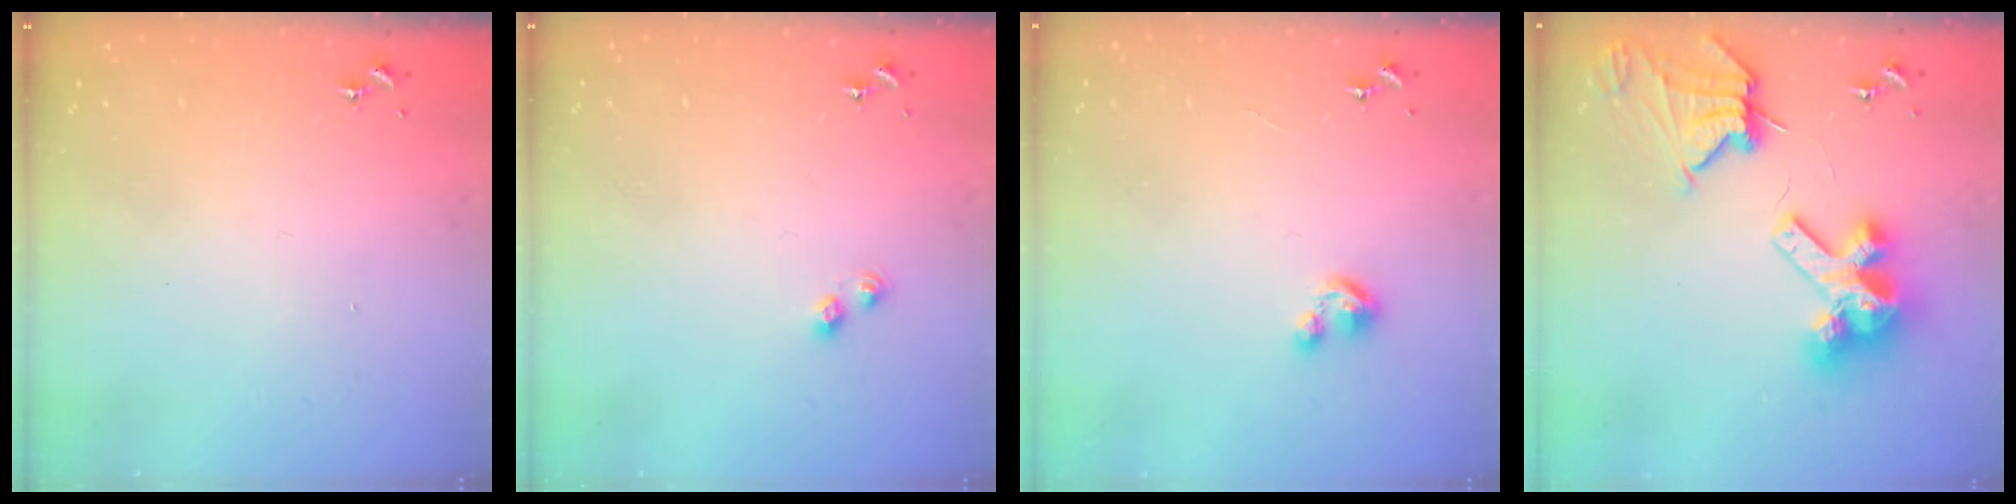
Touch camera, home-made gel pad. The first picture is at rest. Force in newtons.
{"total": 3.6, "press": 3.6, "slide": 0.4}
{"total": 5.0, "press": 4.9, "slide": 0.5}
{"total": 14.8, "press": 14.7, "slide": 1.7}